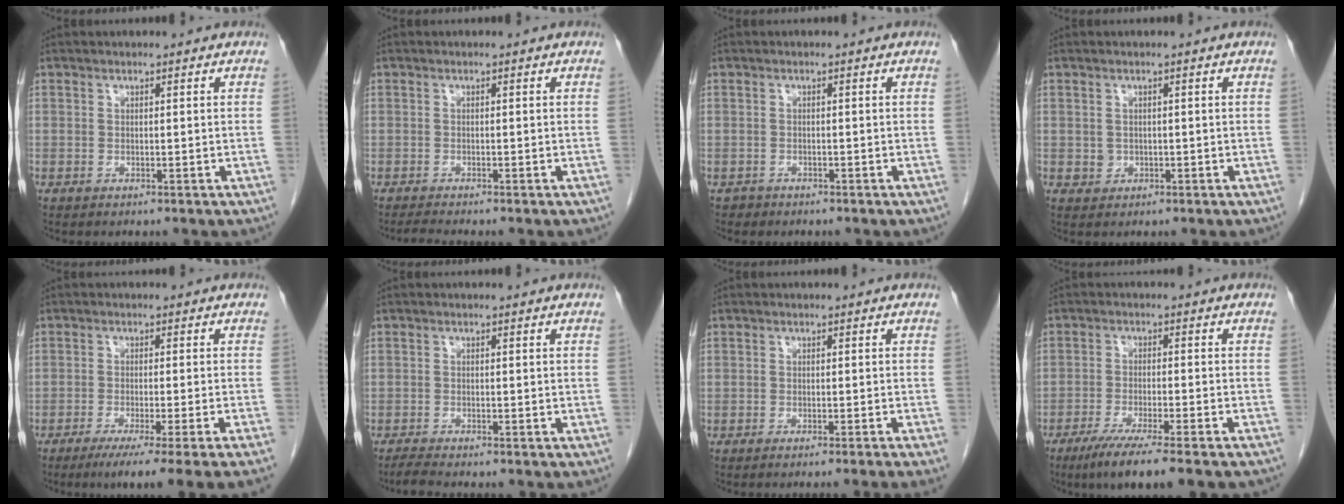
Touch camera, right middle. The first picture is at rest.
{"total": 1.5, "force": [-1.3, -0.6, 0.4], "torque": [-0.021, -0.011, -0.026]}
{"total": 0.9, "force": [-0.7, 0.5, -0.1], "torque": [-0.009, 0.000, -0.013]}
{"total": 1.4, "force": [-0.1, 1.3, 0.4], "torque": [-0.008, 0.002, 0.004]}
{"total": 10.5, "force": [-8.0, -2.2, 6.4], "torque": [-0.074, -0.029, -0.116]}
{"total": 2.2, "force": [-2.0, -0.2, 0.8], "torque": [-0.028, -0.012, -0.038]}
{"total": 3.2, "force": [-2.5, -1.2, 1.7], "torque": [-0.017, 0.005, -0.033]}
{"total": 9.9, "force": [-7.5, -0.3, 6.4], "torque": [-0.099, -0.027, -0.117]}